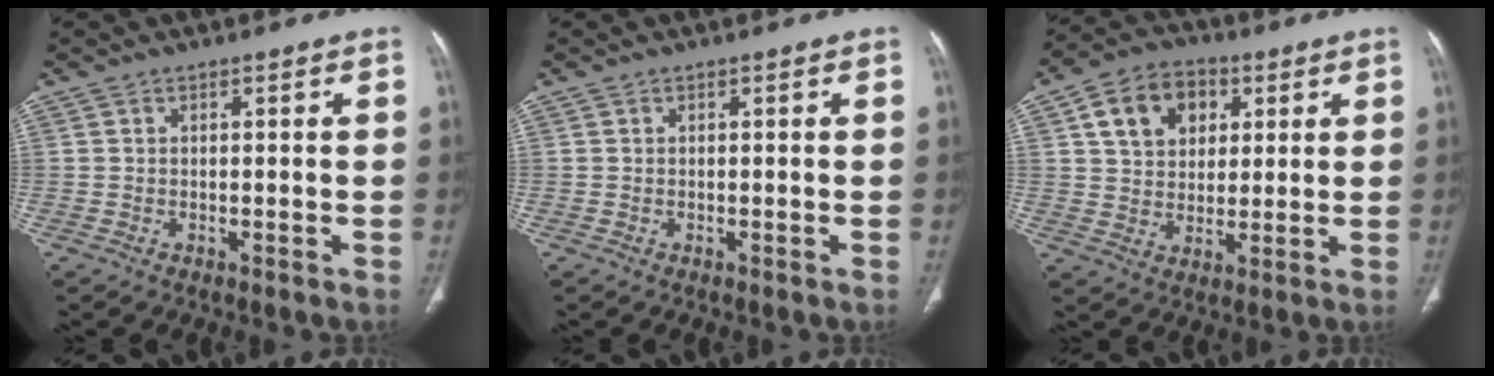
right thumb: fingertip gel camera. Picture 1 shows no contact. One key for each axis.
{"total": 0.0}
{"total": 11.8, "fx": 4.2, "fy": 8.9, "fz": 6.5, "tx": -0.076, "ty": -0.002, "tz": 0.068}